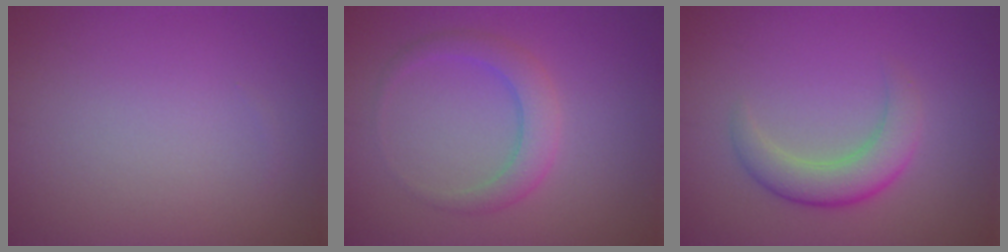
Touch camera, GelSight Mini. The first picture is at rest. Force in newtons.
{"total": 2.8, "press": 2.8, "slide": 0.1}
{"total": 3.5, "press": 3.5, "slide": 0.4}